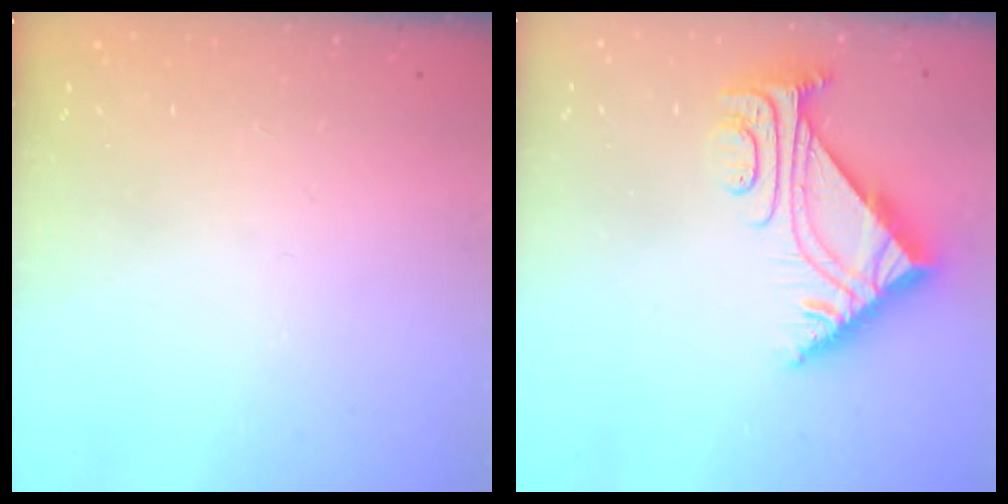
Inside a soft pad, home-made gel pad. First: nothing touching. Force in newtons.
{"total": 7.2, "press": 7.1, "slide": 0.9}